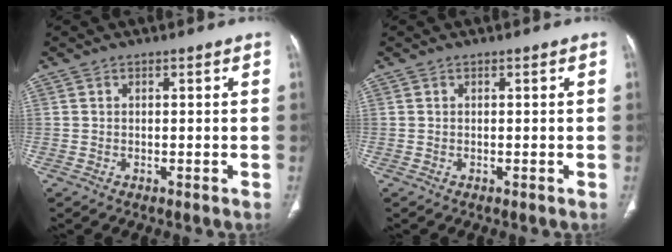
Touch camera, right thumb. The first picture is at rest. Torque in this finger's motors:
{"motor_torque": [-0.03, -0.03, 0.07, 0.07, 0.00]}